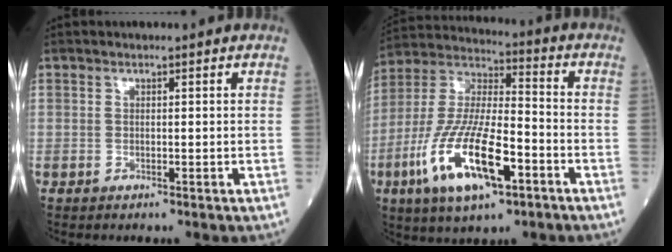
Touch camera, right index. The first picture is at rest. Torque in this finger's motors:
{"motor_torque": [1.30, -0.84, 1.06, 0.21]}